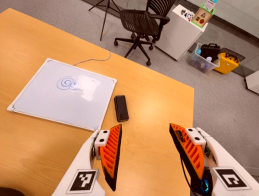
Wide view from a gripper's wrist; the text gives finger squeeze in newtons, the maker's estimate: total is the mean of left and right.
{"total": 0.0}